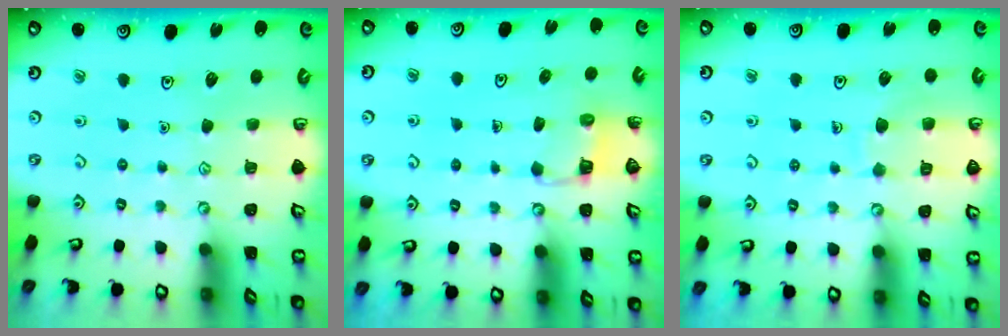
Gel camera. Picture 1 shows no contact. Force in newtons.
{"total": 3.3, "press": 3.3, "slide": 0.3}
{"total": 6.7, "press": 6.6, "slide": 0.7}